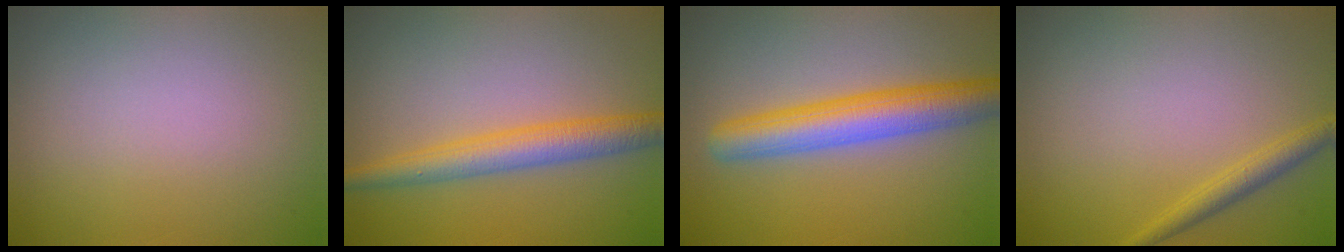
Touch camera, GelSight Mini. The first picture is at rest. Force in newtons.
{"total": 4.0, "press": 4.0, "slide": 0.2}
{"total": 5.8, "press": 5.8, "slide": 0.2}
{"total": 1.8, "press": 1.8, "slide": 0.1}